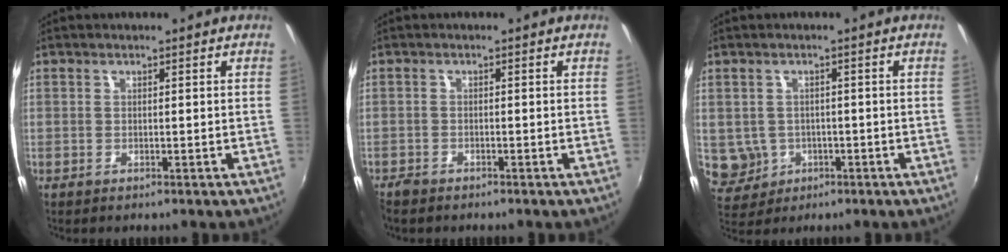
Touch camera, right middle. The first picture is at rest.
{"total": 2.0, "force": [-1.8, 0.8, 0.4], "torque": [-0.016, -0.006, -0.037]}
{"total": 5.3, "force": [-0.9, 5.0, 1.5], "torque": [-0.043, 0.003, 0.001]}